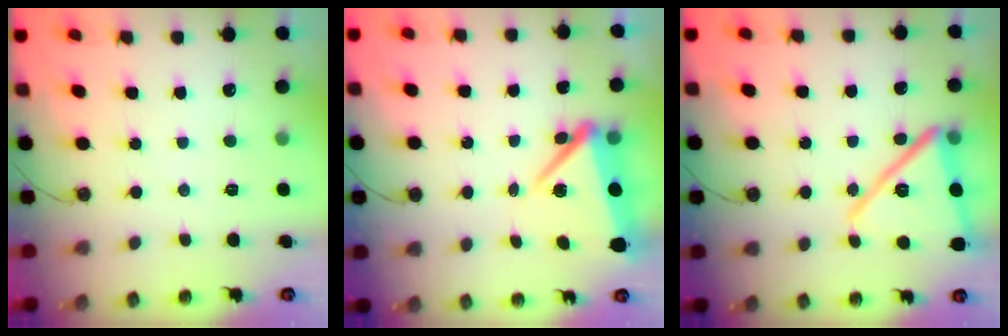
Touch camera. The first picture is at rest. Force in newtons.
{"total": 7.7, "press": 7.6, "slide": 0.9}
{"total": 18.7, "press": 18.4, "slide": 3.3}